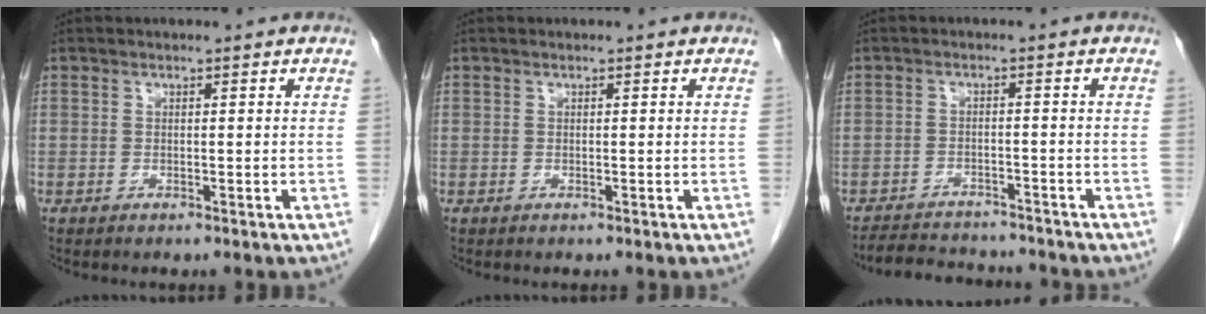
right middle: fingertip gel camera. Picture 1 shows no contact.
{"total": 0.0}
{"total": 7.7, "force": [-7.4, 1.7, 1.7], "torque": [-0.022, 0.004, -0.108]}